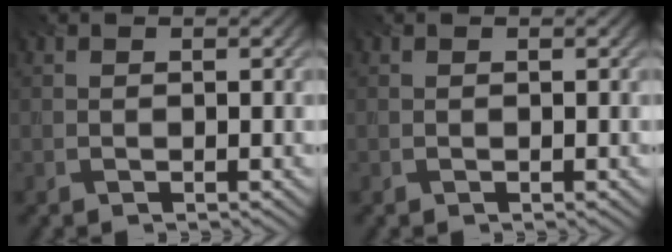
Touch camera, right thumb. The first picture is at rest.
{"total": 0.0}